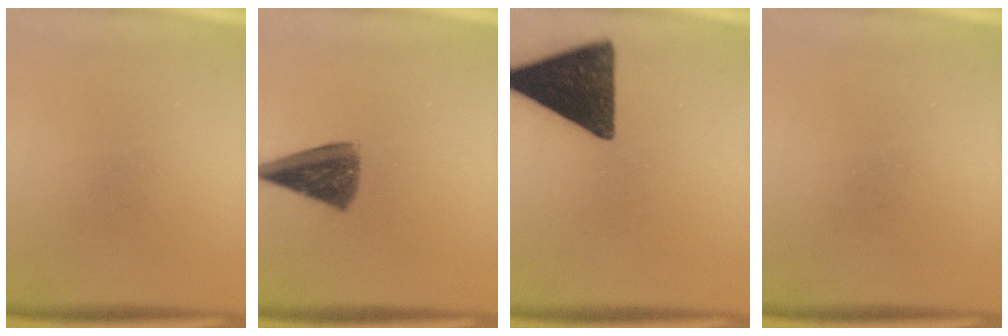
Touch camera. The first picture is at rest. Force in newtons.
{"total": 8.8}
{"total": 15.2}
{"total": 0.0}